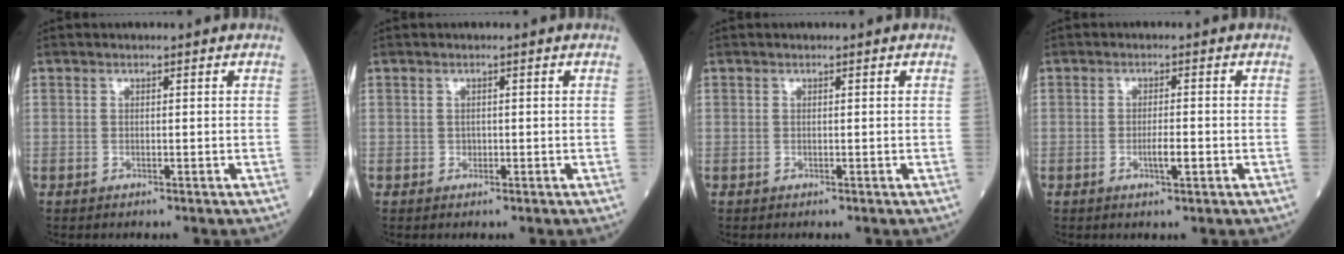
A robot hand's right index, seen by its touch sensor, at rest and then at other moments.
{"total": 0.6, "force": [-0.1, 0.5, 0.2], "torque": [0.000, 0.003, -0.003]}
{"total": 0.0}
{"total": 2.6, "force": [-0.8, 0.3, 2.4], "torque": [-0.043, 0.000, -0.012]}